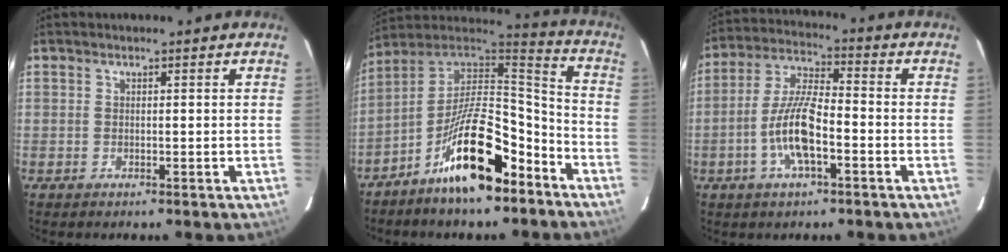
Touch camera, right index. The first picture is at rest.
{"total": 19.0, "force": [-10.9, 7.2, 13.8], "torque": [-0.239, 0.019, -0.185]}
{"total": 10.4, "force": [-3.8, 2.9, 9.2], "torque": [-0.191, 0.004, -0.072]}